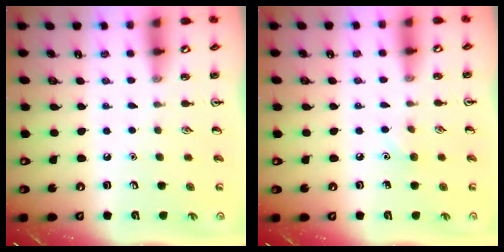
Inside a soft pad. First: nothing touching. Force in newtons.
{"total": 3.8, "press": 3.6, "slide": 1.3}